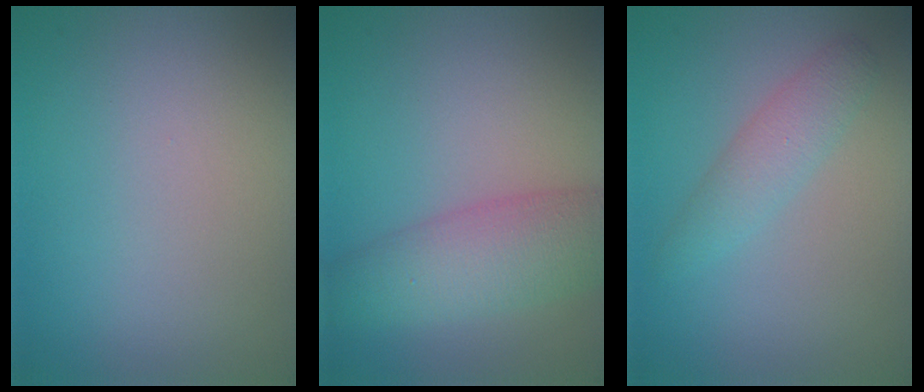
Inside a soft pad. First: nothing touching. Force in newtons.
{"total": 5.9, "press": 5.9, "slide": 0.1}
{"total": 2.4, "press": 2.4, "slide": 0.1}